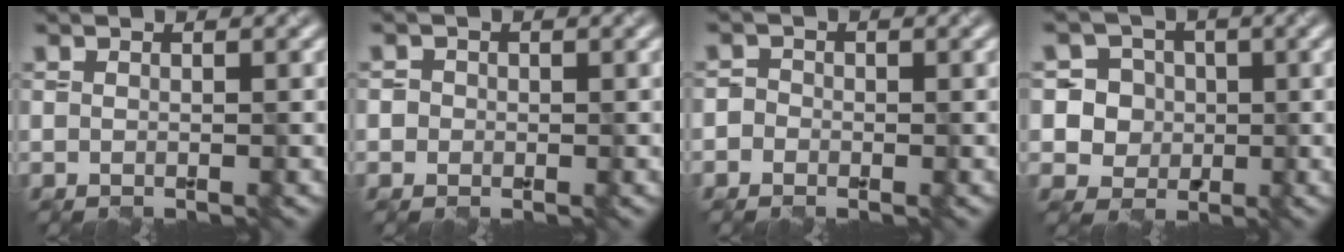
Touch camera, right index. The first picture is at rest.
{"total": 1.5, "force": [0.3, 1.4, 0.4], "torque": [0.012, 0.005, -0.002]}
{"total": 1.4, "force": [-0.3, 1.4, 0.2], "torque": [0.014, 0.007, -0.017]}
{"total": 6.6, "force": [0.7, 6.3, 1.7], "torque": [-0.033, 0.027, 0.001]}